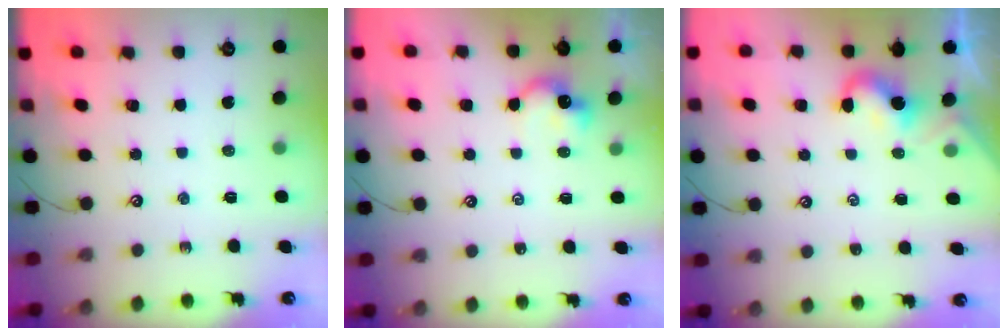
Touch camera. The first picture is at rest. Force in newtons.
{"total": 1.8, "press": 1.7, "slide": 0.5}
{"total": 0.5, "press": 0.4, "slide": 0.3}